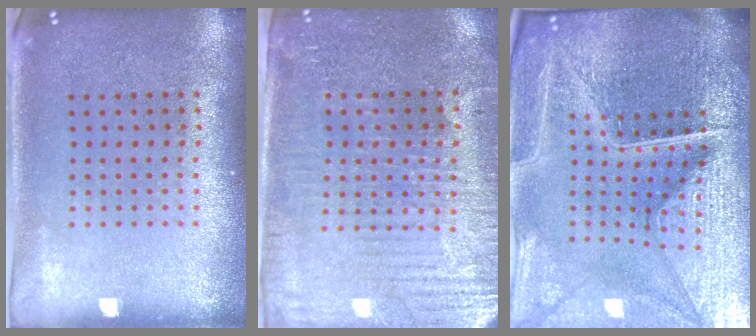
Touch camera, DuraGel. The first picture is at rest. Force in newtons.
{"total": 3.7, "press": 3.5, "slide": 1.4}
{"total": 7.1, "press": 6.2, "slide": 3.4}